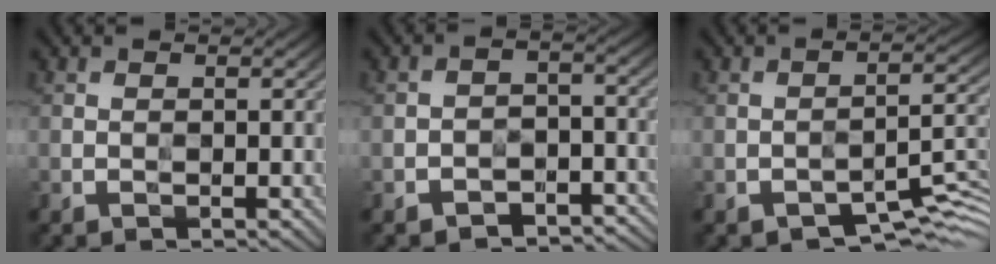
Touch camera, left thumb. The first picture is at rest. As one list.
[{"total": 5.1, "force": [-3.5, 3.1, 2.1], "torque": [-0.024, -0.008, -0.060]}, {"total": 5.3, "force": [-3.5, 1.9, 3.5], "torque": [-0.043, 0.004, -0.053]}]